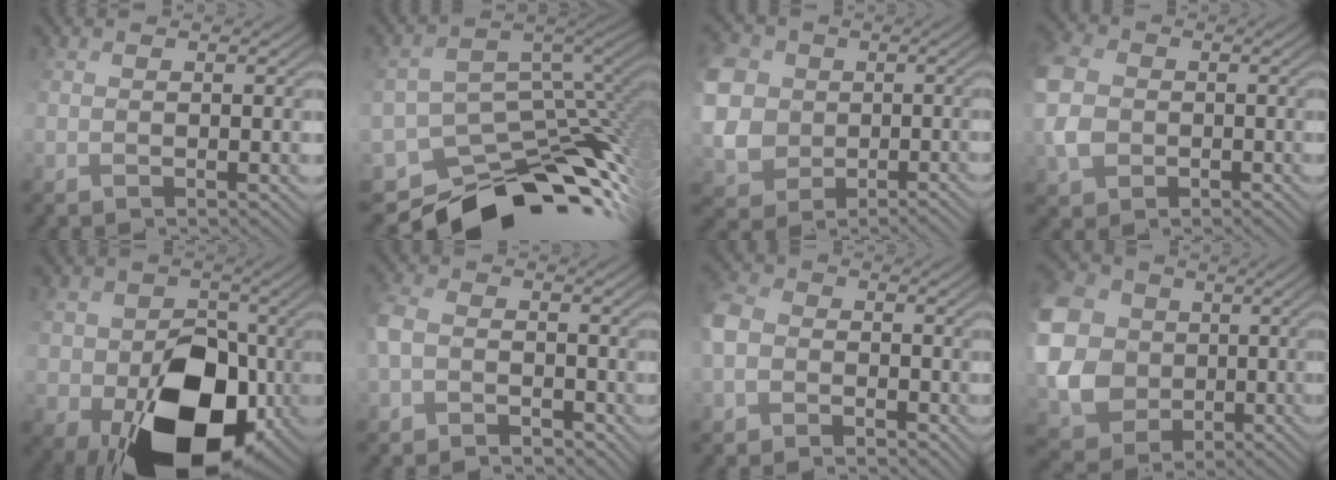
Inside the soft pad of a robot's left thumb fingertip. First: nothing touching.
{"total": 12.0, "force": [-7.2, 6.7, 6.8], "torque": [-0.129, -0.021, -0.086]}
{"total": 7.8, "force": [1.1, 7.0, 3.4], "torque": [-0.113, -0.003, 0.013]}
{"total": 5.3, "force": [-0.1, 4.6, 2.7], "torque": [-0.088, 0.008, -0.016]}
{"total": 15.6, "force": [-3.2, 11.3, 10.4], "torque": [-0.160, -0.047, -0.028]}
{"total": 2.1, "force": [-1.1, 1.6, 0.8], "torque": [-0.032, 0.006, -0.030]}
{"total": 3.0, "force": [-0.8, 2.6, 1.4], "torque": [-0.046, 0.008, -0.028]}
{"total": 12.4, "force": [2.0, 10.7, 5.9], "torque": [-0.201, -0.004, 0.031]}